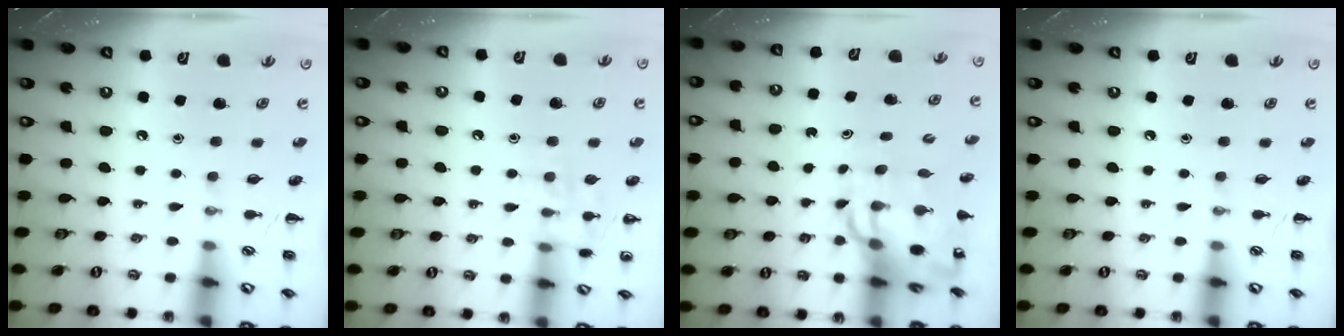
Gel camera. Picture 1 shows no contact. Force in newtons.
{"total": 9.7, "press": 9.7, "slide": 0.8}
{"total": 11.5, "press": 11.0, "slide": 3.2}
{"total": 0.0}